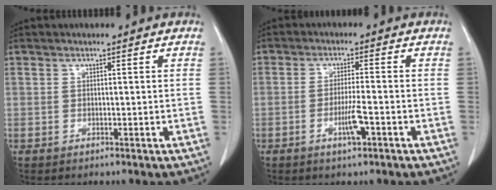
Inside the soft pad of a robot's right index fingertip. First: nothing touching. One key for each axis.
{"total": 4.2, "fx": -1.8, "fy": 0.1, "fz": 3.7, "tx": -0.071, "ty": -0.005, "tz": -0.033}